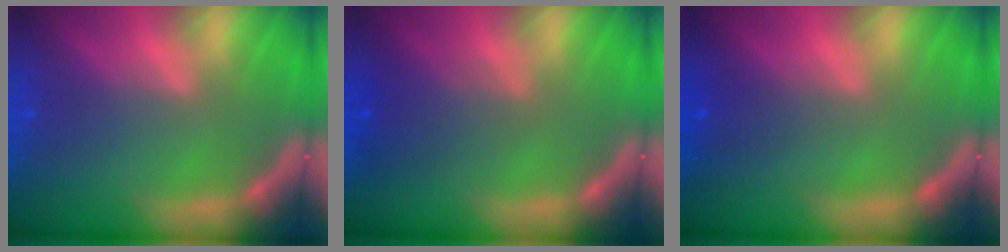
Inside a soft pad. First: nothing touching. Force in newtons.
{"total": 2.9}
{"total": 1.5}